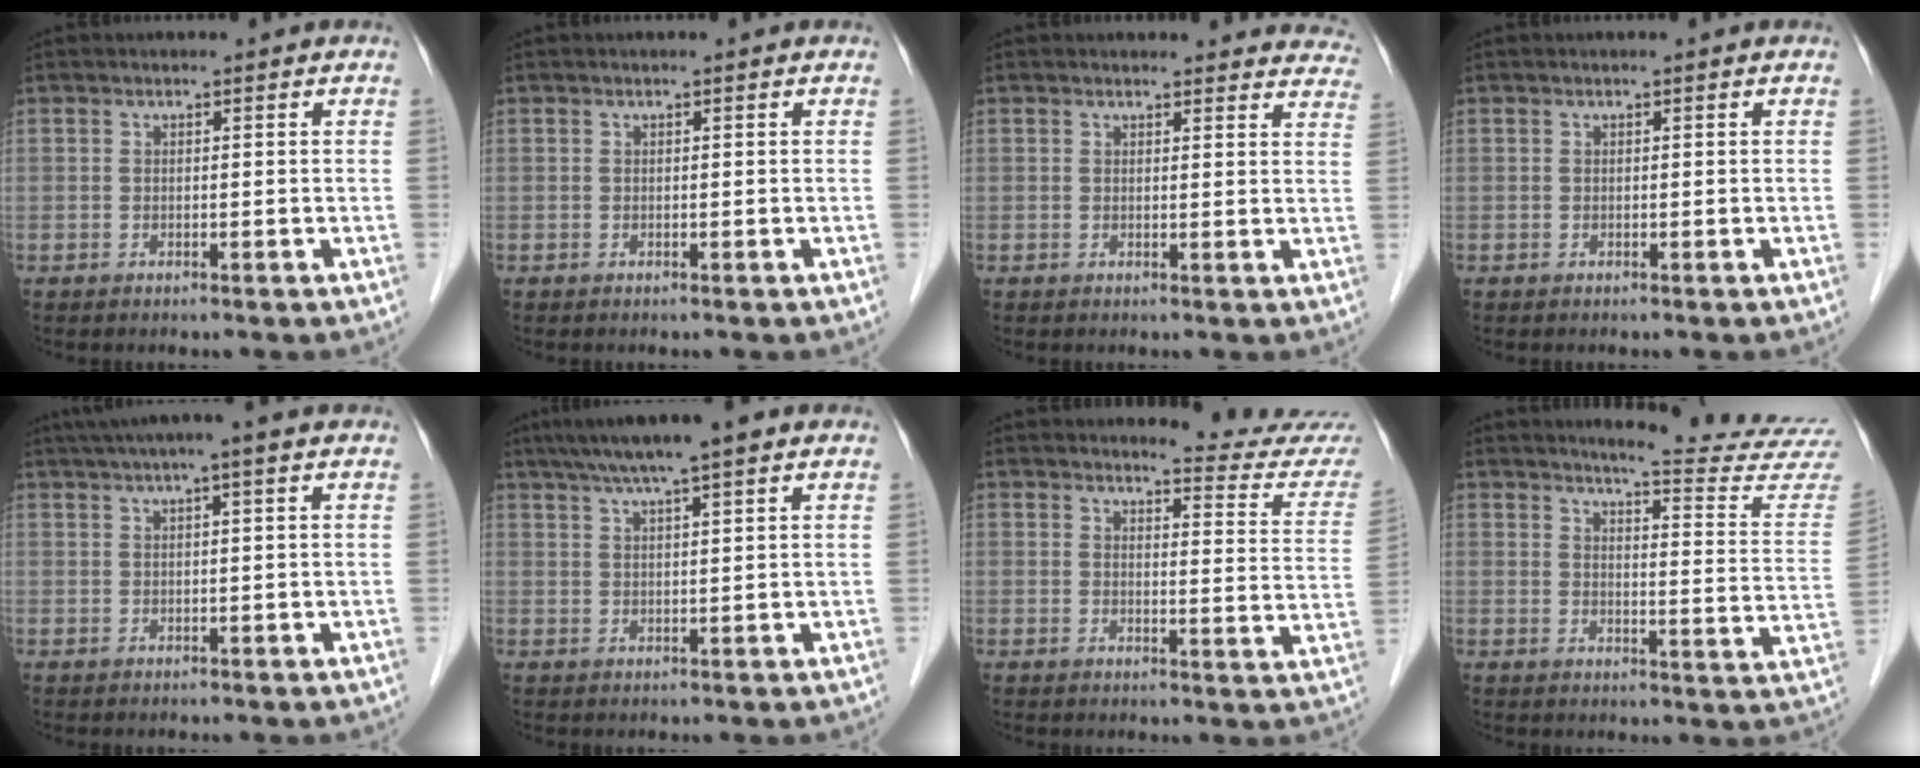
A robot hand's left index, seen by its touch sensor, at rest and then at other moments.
{"total": 0.0}
{"total": 12.7, "force": [12.2, 3.3, 1.6], "torque": [0.024, -0.027, 0.102]}
{"total": 0.0}
{"total": 6.3, "force": [4.4, -0.5, 4.5], "torque": [-0.073, 0.032, 0.068]}
{"total": 8.4, "force": [6.0, 0.3, 5.9], "torque": [-0.091, 0.034, 0.094]}
{"total": 11.4, "force": [11.3, -0.4, 1.0], "torque": [-0.004, -0.089, 0.111]}
{"total": 16.4, "force": [15.9, -1.3, 3.5], "torque": [-0.044, -0.122, 0.174]}